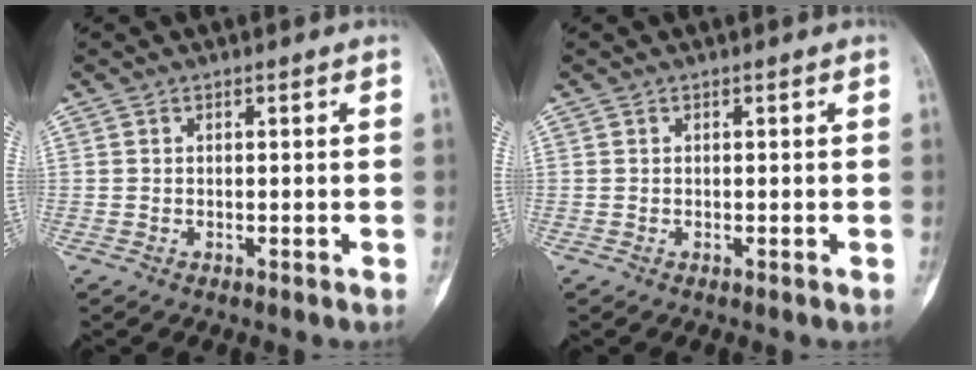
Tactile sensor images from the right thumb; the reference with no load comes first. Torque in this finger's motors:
{"motor_torque": [0.01, 0.01, 0.00, -0.01, 0.00]}